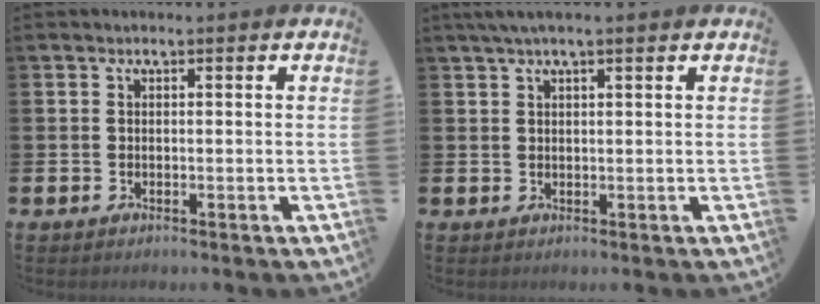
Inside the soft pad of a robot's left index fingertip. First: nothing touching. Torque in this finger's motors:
{"motor_torque": [0.63, -1.05, 0.23, 0.11]}